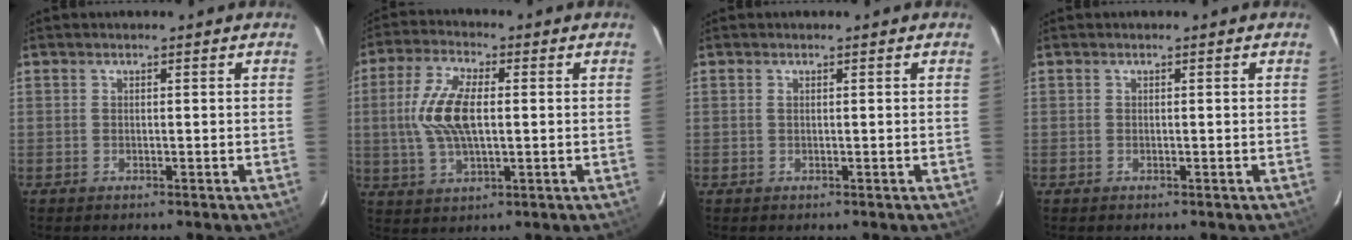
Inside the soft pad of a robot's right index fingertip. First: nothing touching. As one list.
[{"total": 10.7, "force": [0.6, 4.6, 9.7], "torque": [-0.202, 0.008, 0.012]}, {"total": 0.0}, {"total": 0.0}]